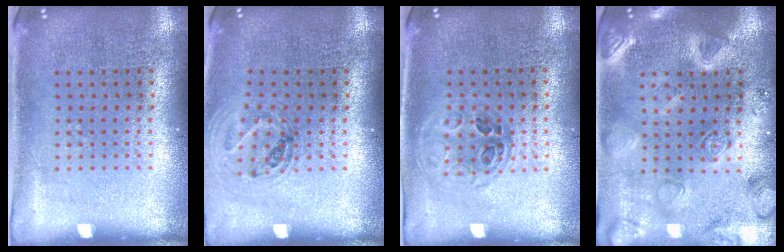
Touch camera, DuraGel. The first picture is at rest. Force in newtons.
{"total": 0.9, "press": 0.9, "slide": 0.1}
{"total": 1.0, "press": 1.0, "slide": 0.2}
{"total": 3.0, "press": 2.8, "slide": 0.8}